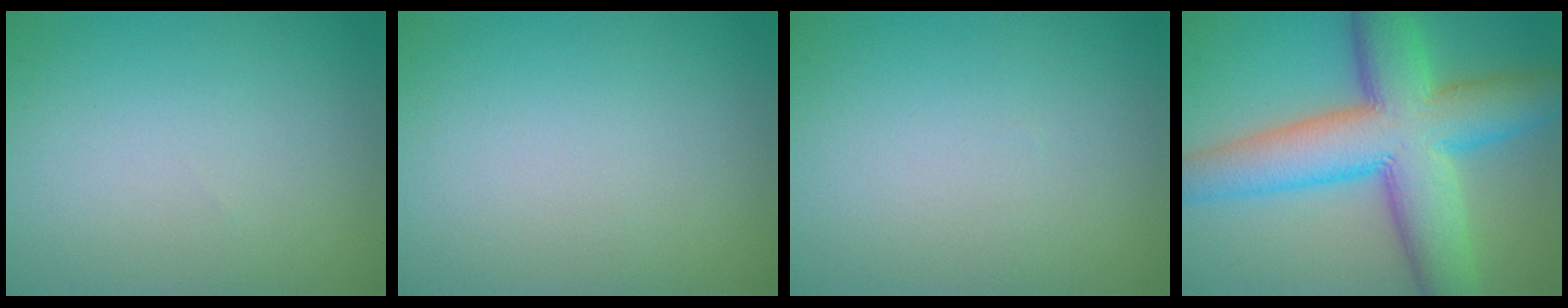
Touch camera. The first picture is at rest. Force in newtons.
{"total": 0.0}
{"total": 0.0}
{"total": 12.3, "press": 12.3, "slide": 0.5}